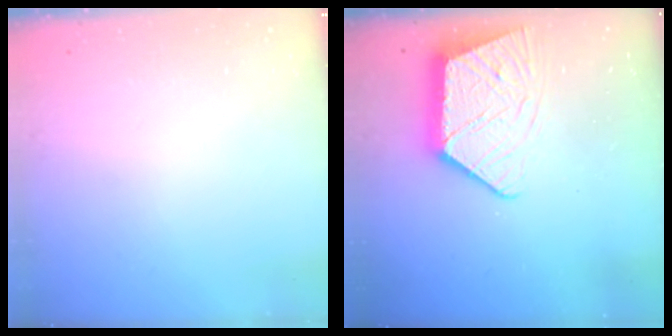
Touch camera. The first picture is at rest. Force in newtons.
{"total": 13.7, "press": 13.6, "slide": 1.0}